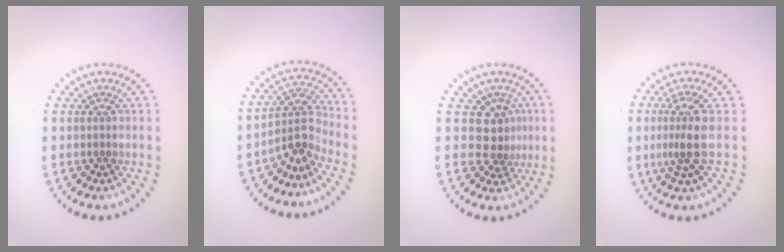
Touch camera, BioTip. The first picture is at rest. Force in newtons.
{"total": 3.0, "press": 2.2, "slide": 2.0}
{"total": 2.8, "press": 2.0, "slide": 1.9}
{"total": 3.0, "press": 2.2, "slide": 2.1}